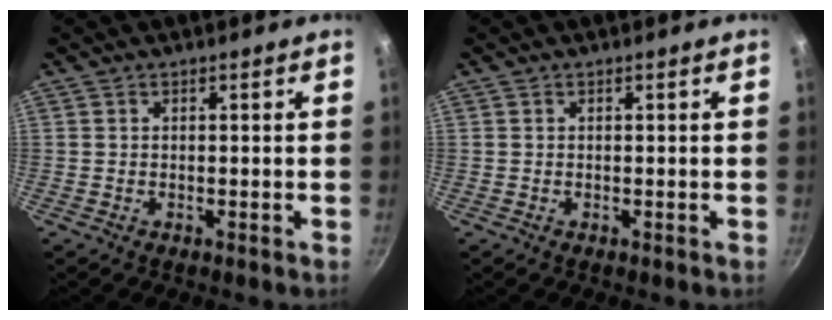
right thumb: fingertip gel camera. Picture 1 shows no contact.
{"total": 0.0}